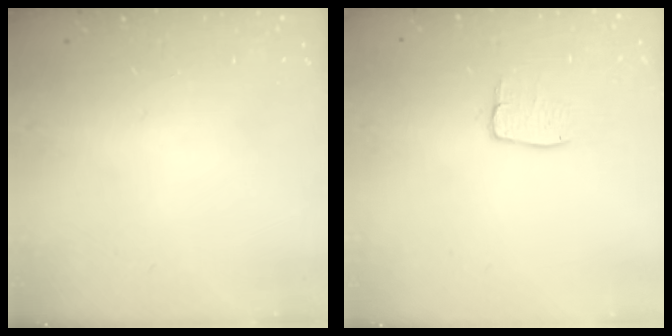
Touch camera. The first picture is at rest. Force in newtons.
{"total": 6.3, "press": 6.3, "slide": 0.2}